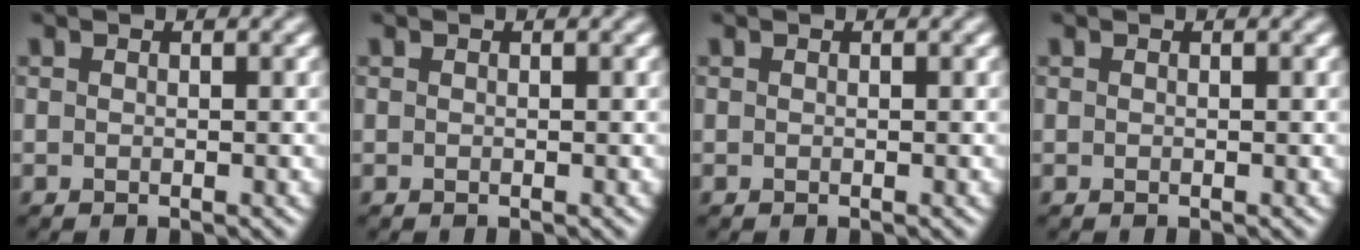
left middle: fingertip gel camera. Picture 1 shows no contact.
{"total": 0.0}
{"total": 0.0}
{"total": 0.0}